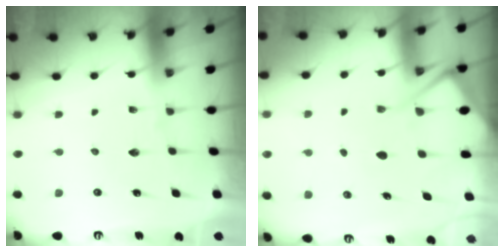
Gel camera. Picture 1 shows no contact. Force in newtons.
{"total": 8.9, "press": 8.9, "slide": 0.8}